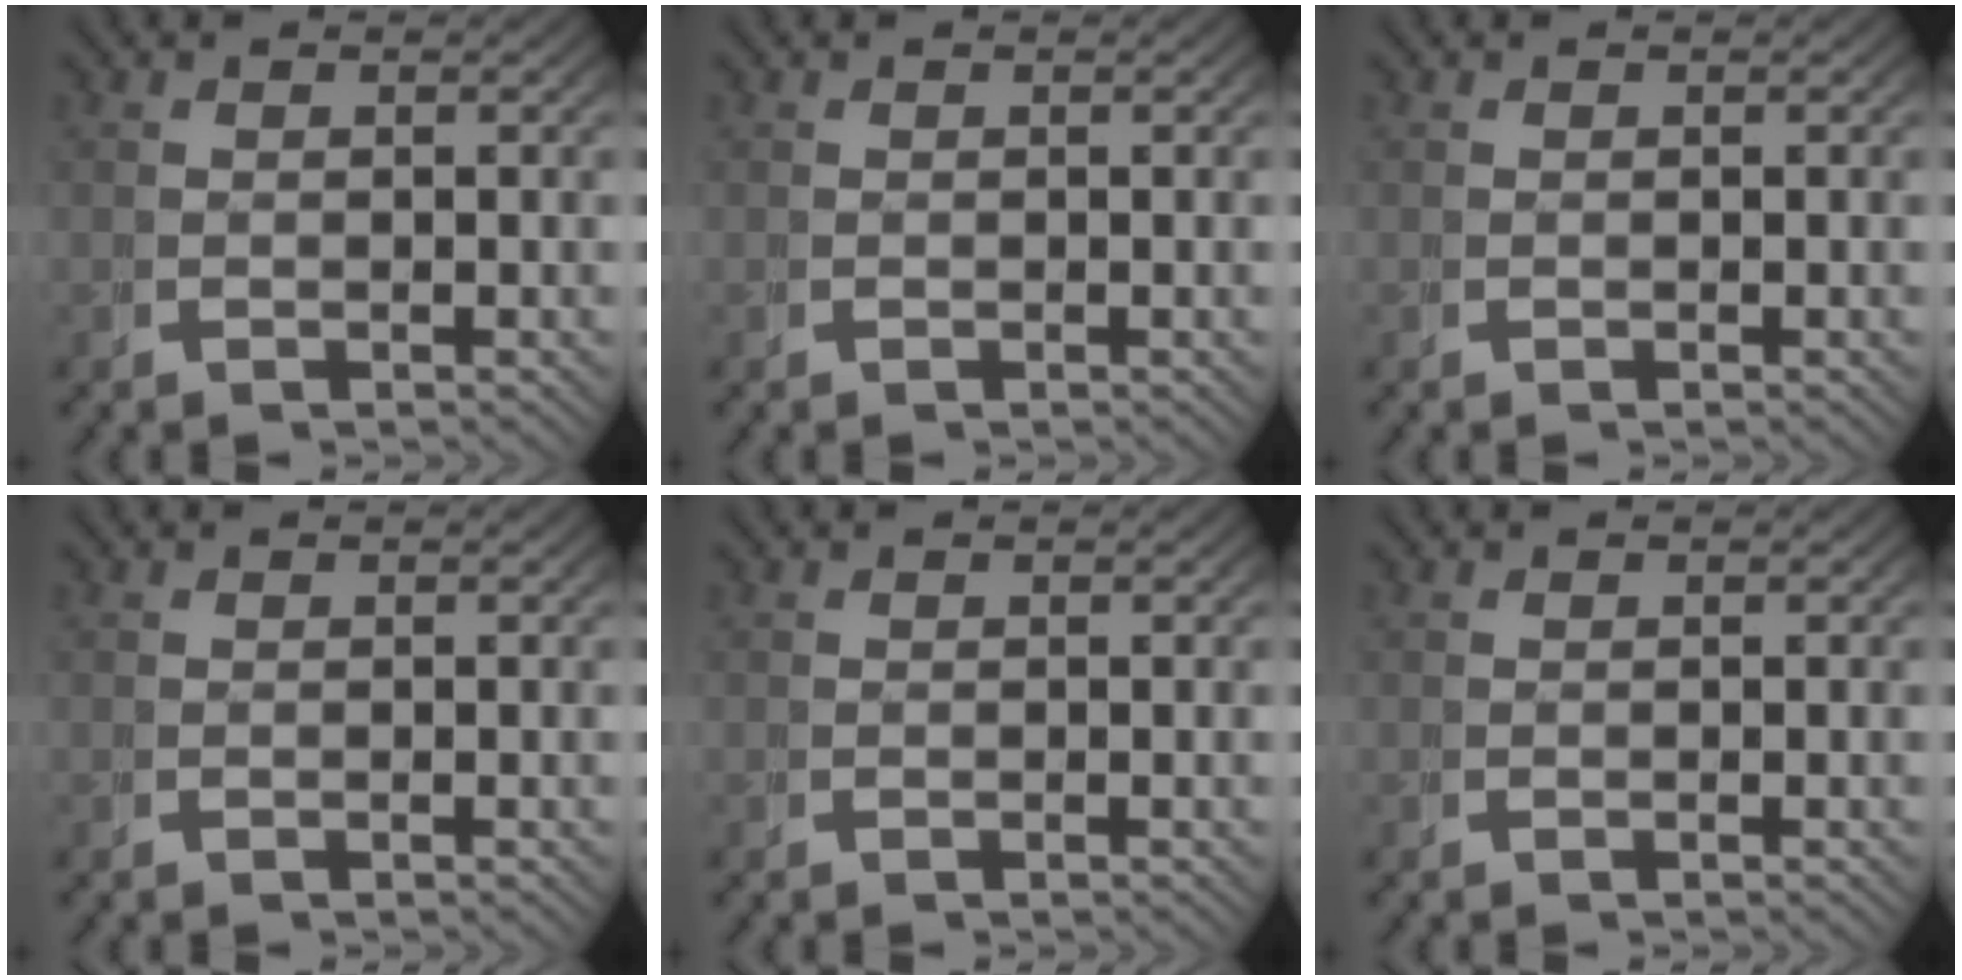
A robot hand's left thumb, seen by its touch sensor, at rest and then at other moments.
{"total": 0.0}
{"total": 0.0}
{"total": 0.0}
{"total": 0.0}
{"total": 0.0}